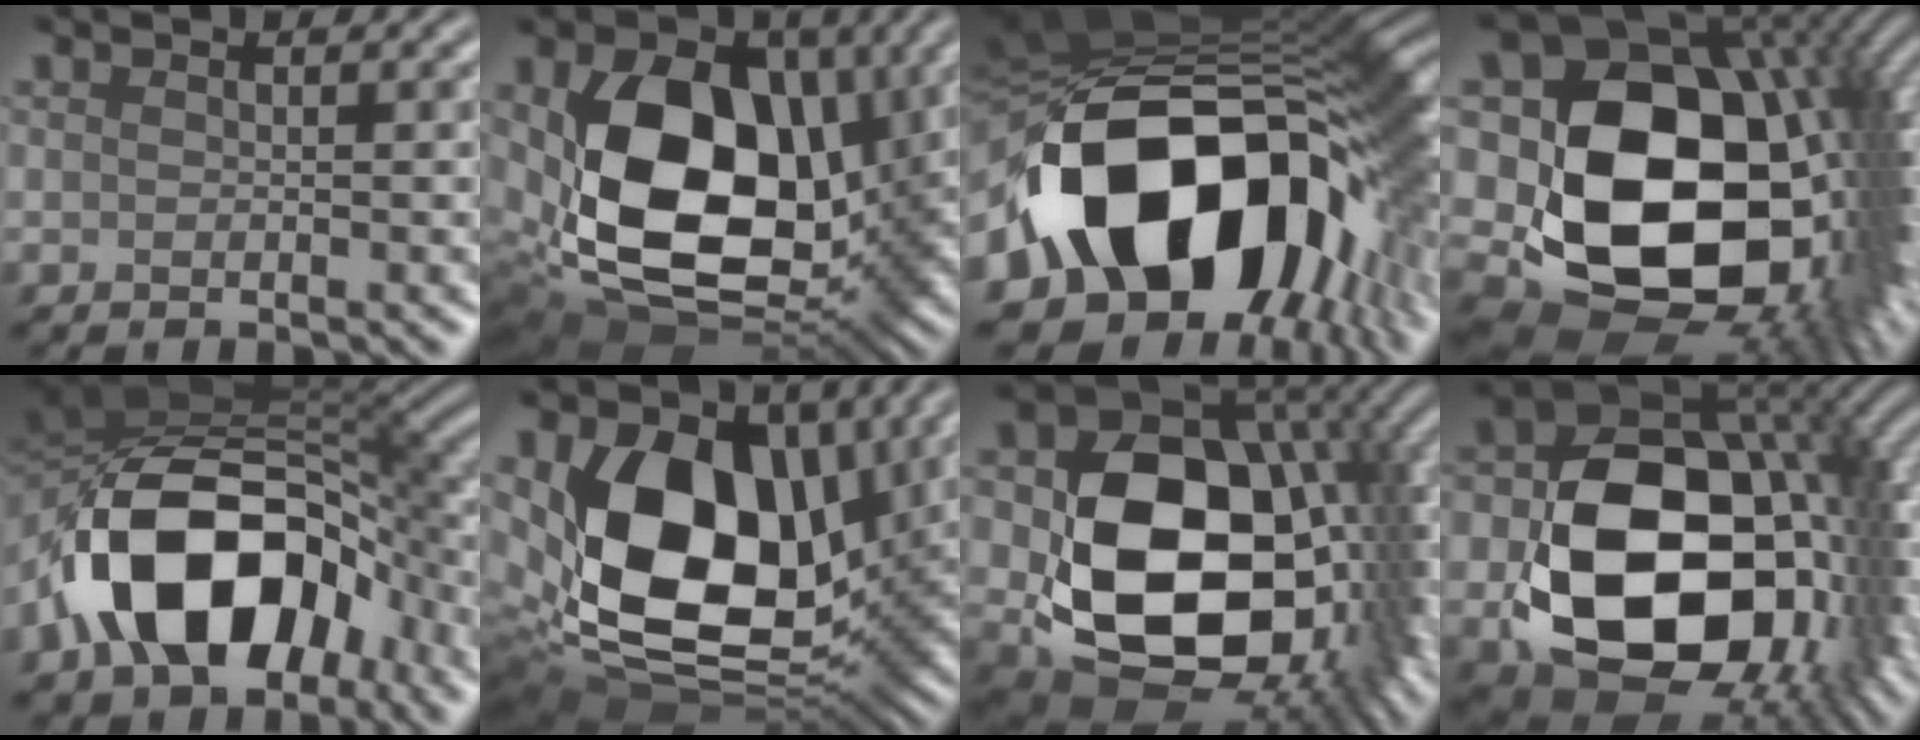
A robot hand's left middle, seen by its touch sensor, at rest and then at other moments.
{"total": 15.7, "force": [0.7, 10.5, 11.7], "torque": [-0.230, -0.036, 0.015]}
{"total": 17.5, "force": [-3.0, 12.2, 12.2], "torque": [-0.221, -0.029, -0.039]}
{"total": 20.3, "force": [1.2, 14.4, 14.2], "torque": [-0.290, -0.040, 0.068]}
{"total": 15.4, "force": [-4.9, 9.5, 11.1], "torque": [-0.177, 0.007, -0.093]}
{"total": 15.6, "force": [2.5, 10.2, 11.6], "torque": [-0.228, -0.021, 0.044]}
{"total": 16.9, "force": [-0.4, 12.3, 11.6], "torque": [-0.191, -0.042, 0.010]}
{"total": 17.1, "force": [-2.9, 12.0, 11.9], "torque": [-0.201, -0.035, -0.040]}